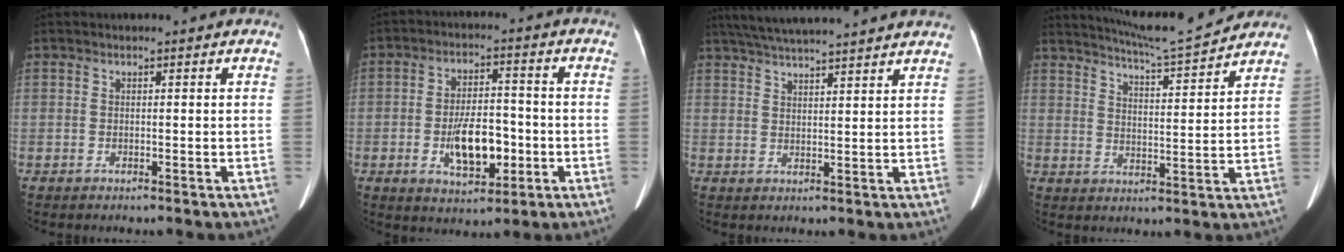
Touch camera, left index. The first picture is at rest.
{"total": 8.9, "force": [-2.4, 4.2, 7.4], "torque": [-0.139, 0.007, -0.034]}
{"total": 15.7, "force": [14.1, 0.0, 6.9], "torque": [-0.125, 0.030, 0.199]}
{"total": 11.7, "force": [11.2, -0.8, 3.5], "torque": [-0.067, -0.002, 0.165]}